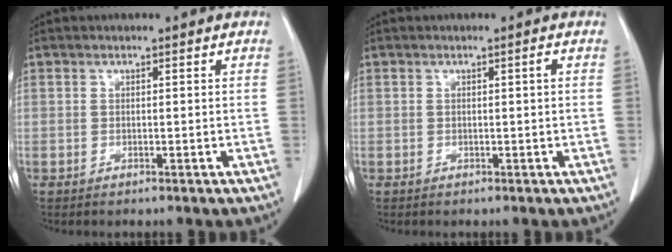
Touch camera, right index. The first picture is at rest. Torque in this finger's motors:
{"motor_torque": [0.12, -0.06, -0.01, 0.00]}